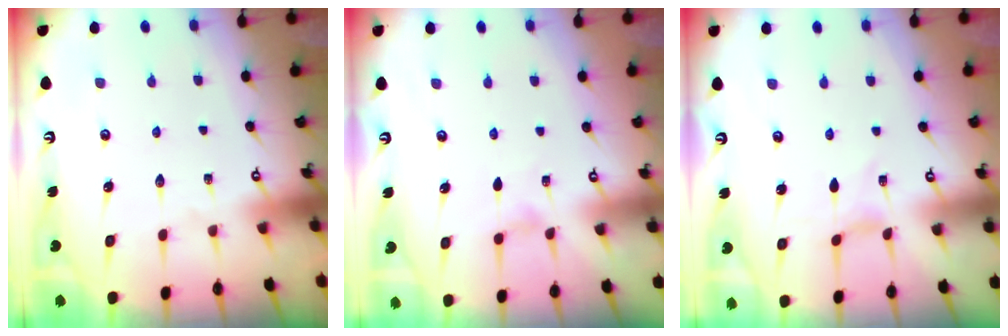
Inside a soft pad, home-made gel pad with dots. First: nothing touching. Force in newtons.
{"total": 0.0}
{"total": 0.0}